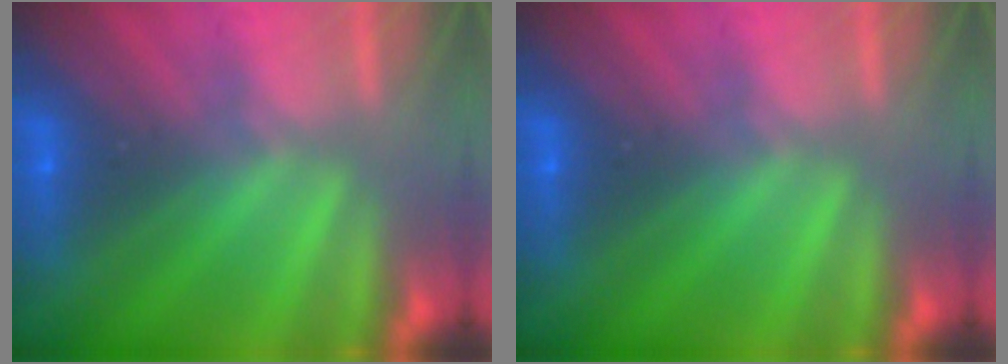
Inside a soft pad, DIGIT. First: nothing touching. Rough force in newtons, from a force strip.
{"total": 0.0}